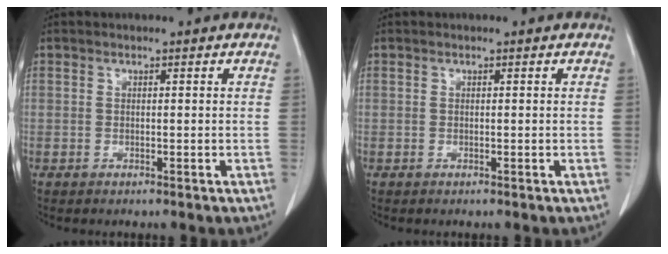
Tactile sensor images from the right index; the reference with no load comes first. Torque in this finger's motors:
{"motor_torque": [0.00, 0.00, 0.00, 0.00]}